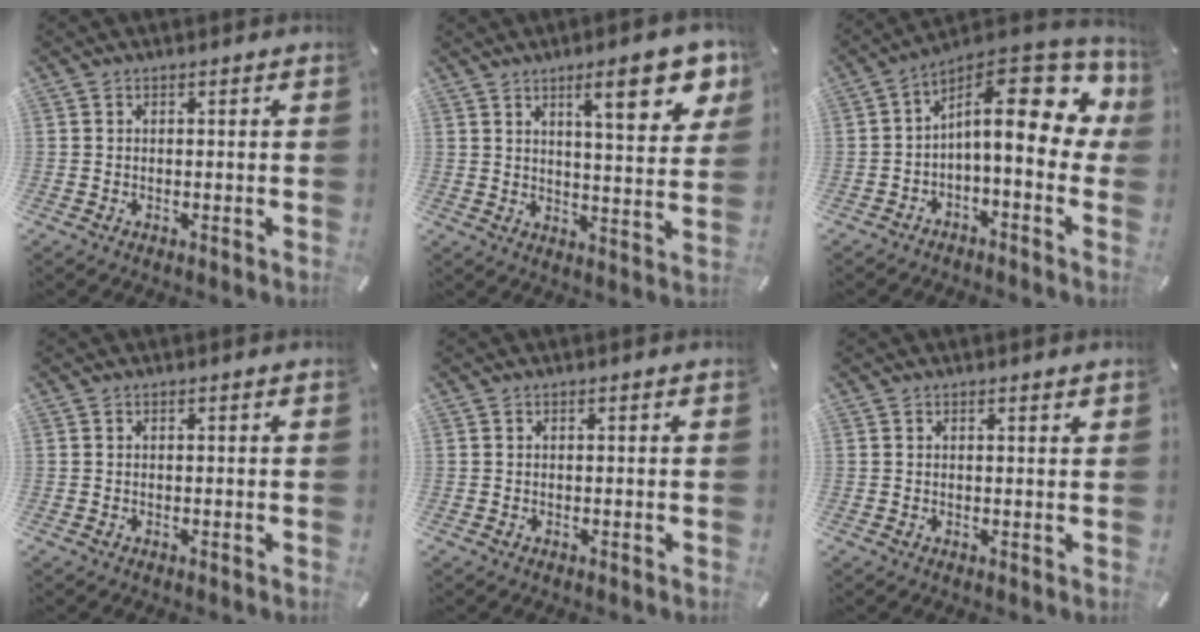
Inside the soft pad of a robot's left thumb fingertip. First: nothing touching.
{"total": 14.3, "force": [7.6, 4.2, 11.4], "torque": [-0.157, -0.031, 0.116]}
{"total": 16.7, "force": [4.8, 7.4, 14.2], "torque": [-0.205, -0.046, 0.083]}
{"total": 0.0}
{"total": 0.0}
{"total": 0.7, "force": [0.6, 0.0, 0.4], "torque": [-0.007, -0.001, 0.010]}